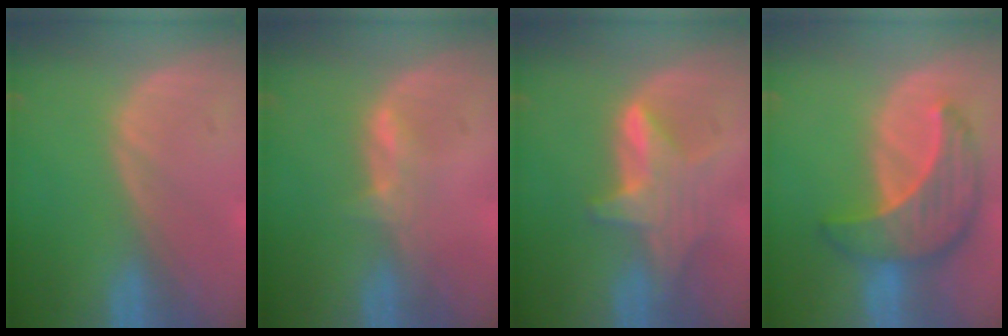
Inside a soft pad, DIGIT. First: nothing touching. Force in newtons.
{"total": 2.1, "press": 2.0, "slide": 0.4}
{"total": 6.1, "press": 6.0, "slide": 0.5}
{"total": 8.8, "press": 8.7, "slide": 0.6}